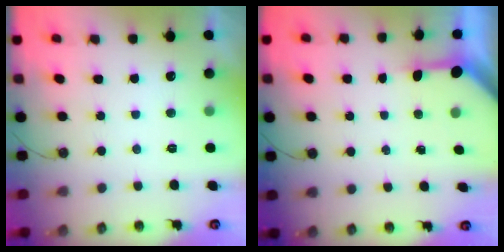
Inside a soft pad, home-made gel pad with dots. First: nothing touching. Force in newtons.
{"total": 3.5, "press": 3.4, "slide": 0.4}